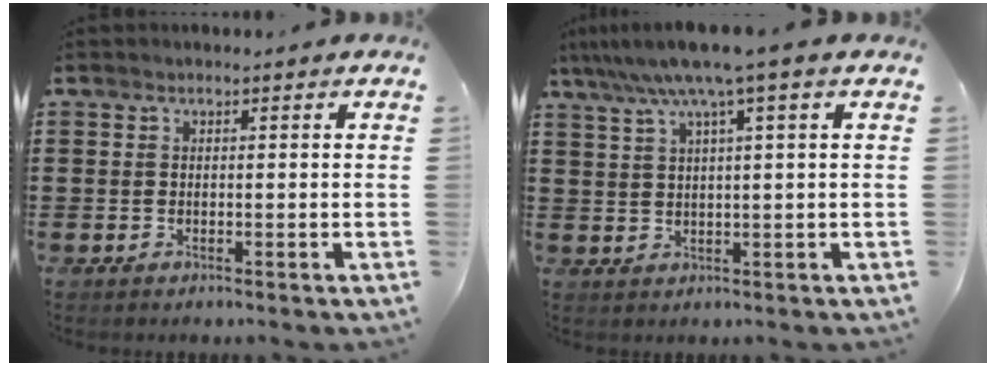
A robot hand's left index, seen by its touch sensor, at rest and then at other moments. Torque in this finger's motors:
{"motor_torque": [0.68, -0.80, 0.98, 0.21]}